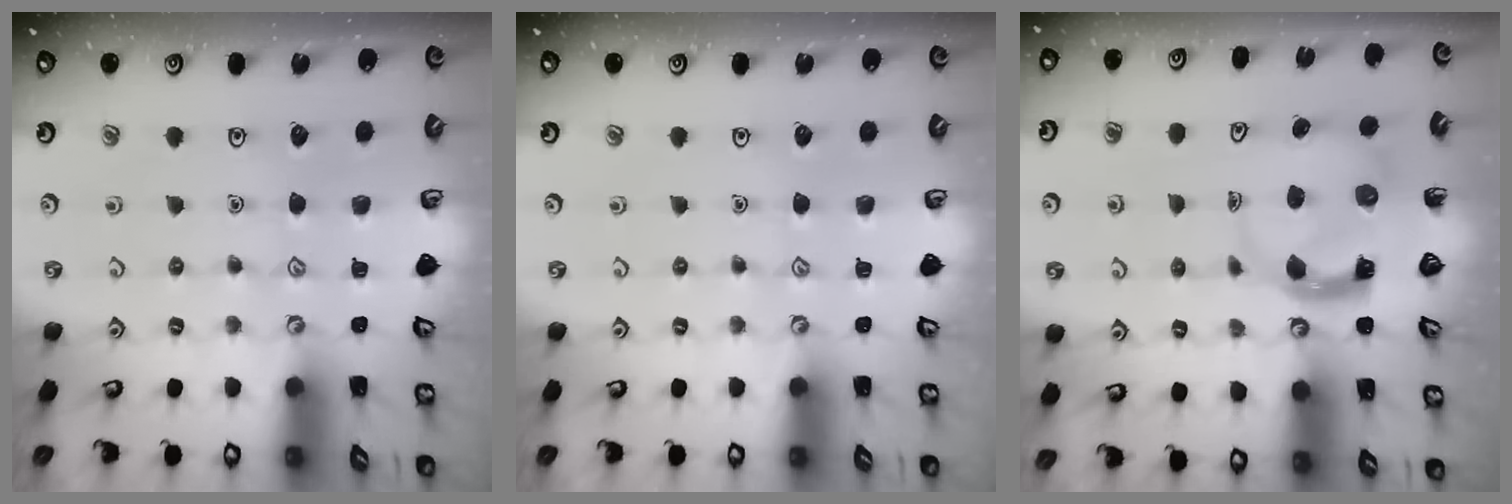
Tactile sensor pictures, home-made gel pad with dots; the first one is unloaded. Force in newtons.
{"total": 0.0}
{"total": 3.7, "press": 3.6, "slide": 0.6}